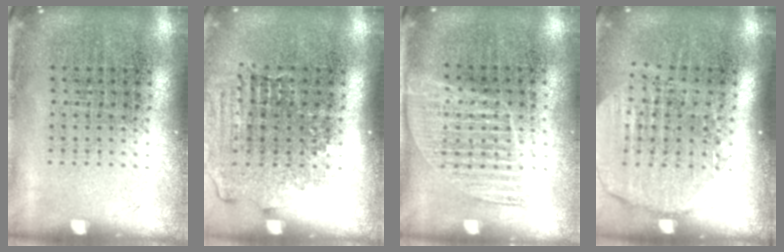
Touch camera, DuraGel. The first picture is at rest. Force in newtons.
{"total": 1.4, "press": 1.2, "slide": 0.6}
{"total": 1.2, "press": 1.1, "slide": 0.5}
{"total": 2.0, "press": 1.7, "slide": 1.0}